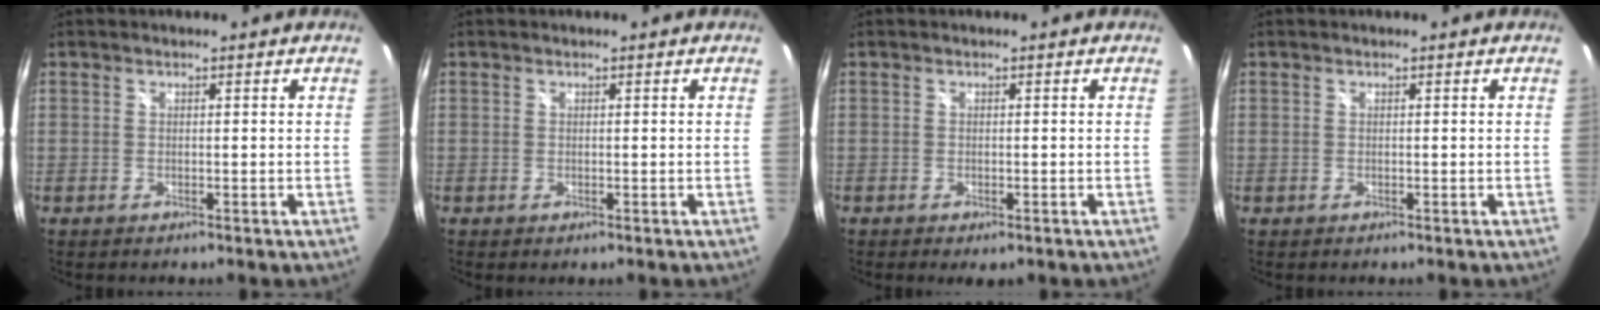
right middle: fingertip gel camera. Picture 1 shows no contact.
{"total": 0.0}
{"total": 1.6, "force": [-0.9, 0.7, 1.1], "torque": [-0.021, -0.008, -0.011]}
{"total": 0.0}